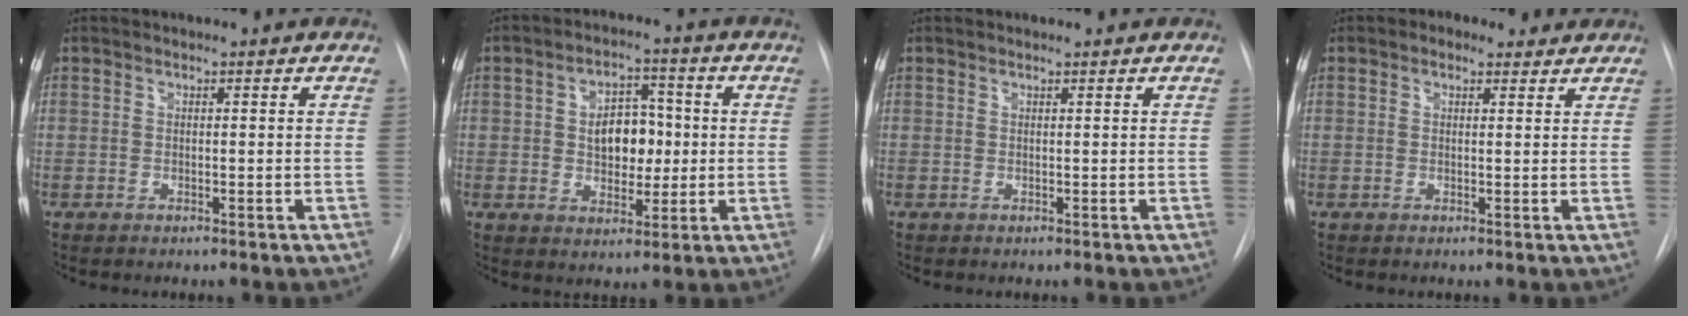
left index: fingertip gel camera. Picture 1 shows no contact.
{"total": 7.6, "force": [-0.1, 4.8, 5.8], "torque": [-0.090, 0.013, 0.004]}
{"total": 0.0}
{"total": 2.7, "force": [1.5, 1.9, 1.0], "torque": [-0.015, 0.013, 0.018]}